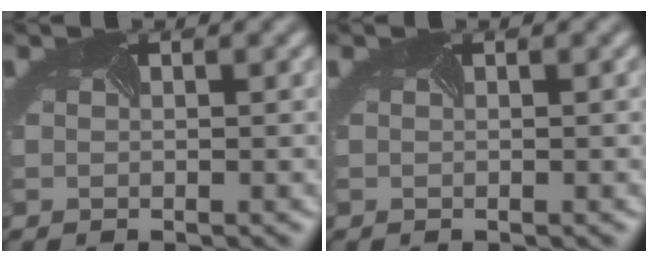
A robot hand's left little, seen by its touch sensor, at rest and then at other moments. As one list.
[{"total": 0.0}]